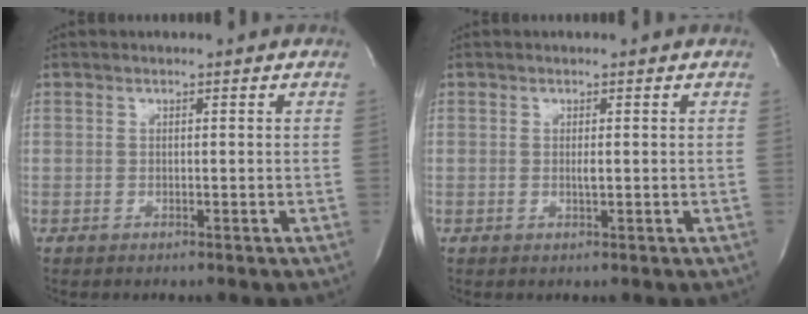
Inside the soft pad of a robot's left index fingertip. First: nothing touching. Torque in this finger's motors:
{"motor_torque": [0.08, 0.15, 0.00, 0.00]}